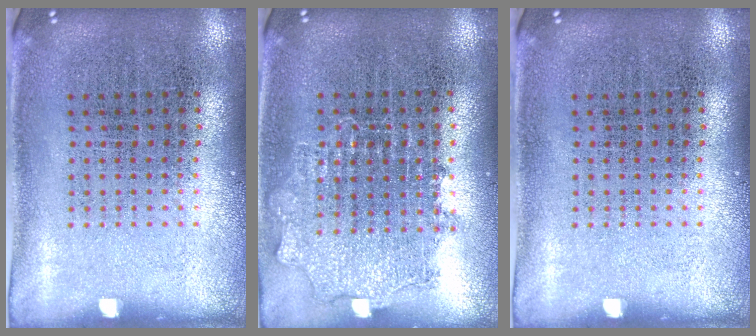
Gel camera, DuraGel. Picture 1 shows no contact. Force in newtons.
{"total": 0.9, "press": 0.9, "slide": 0.2}
{"total": 0.0}